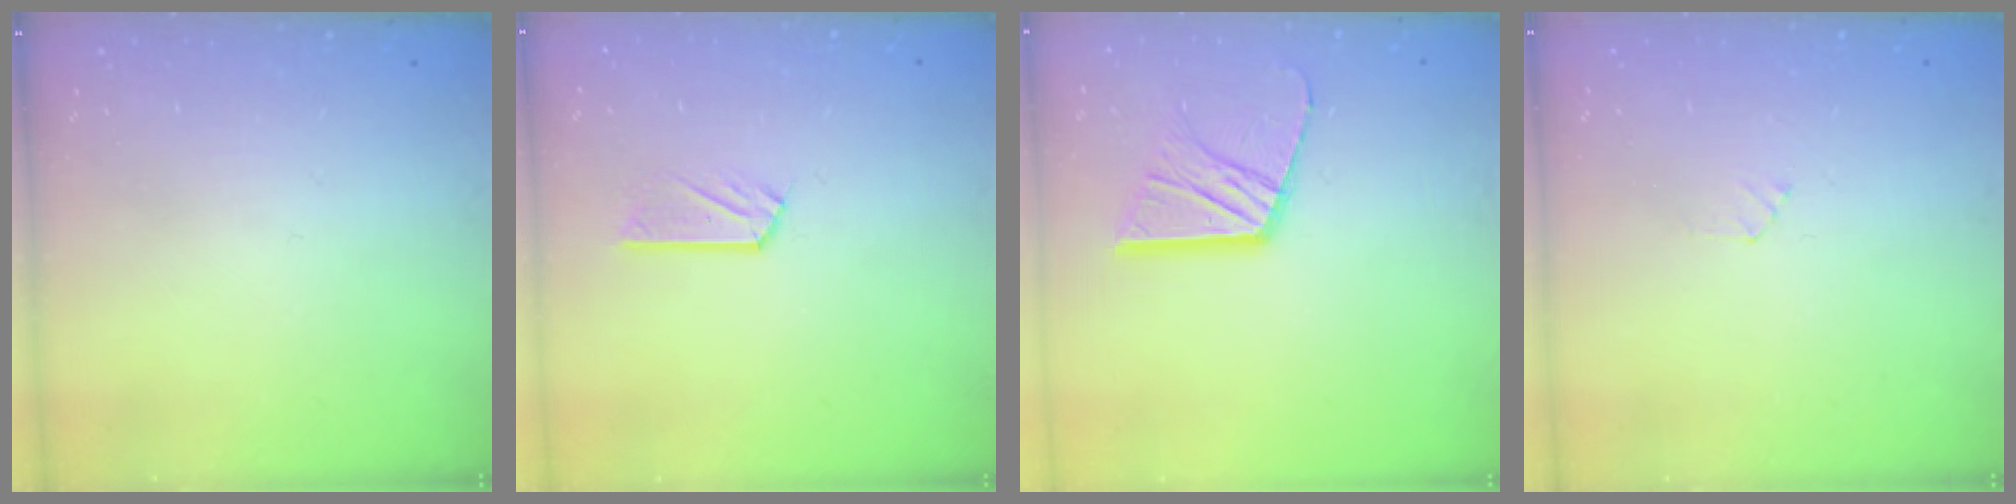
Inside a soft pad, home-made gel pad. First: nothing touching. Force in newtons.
{"total": 4.4, "press": 4.4, "slide": 0.4}
{"total": 13.3, "press": 13.2, "slide": 1.4}
{"total": 2.4, "press": 2.4, "slide": 0.3}